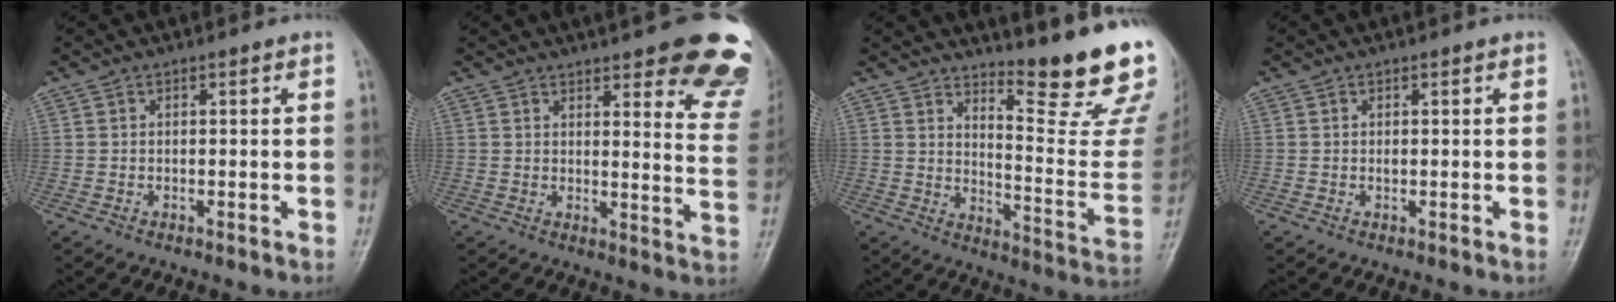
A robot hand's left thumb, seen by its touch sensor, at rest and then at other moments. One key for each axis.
{"total": 20.2, "fx": 14.5, "fy": 5.5, "fz": 13.0, "tx": -0.123, "ty": -0.075, "tz": 0.156}
{"total": 17.8, "fx": 14.4, "fy": 1.8, "fz": 10.4, "tx": -0.118, "ty": -0.157, "tz": 0.200}
{"total": 0.8, "fx": 0.3, "fy": 0.4, "fz": 0.6, "tx": -0.010, "ty": 0.002, "tz": 0.005}